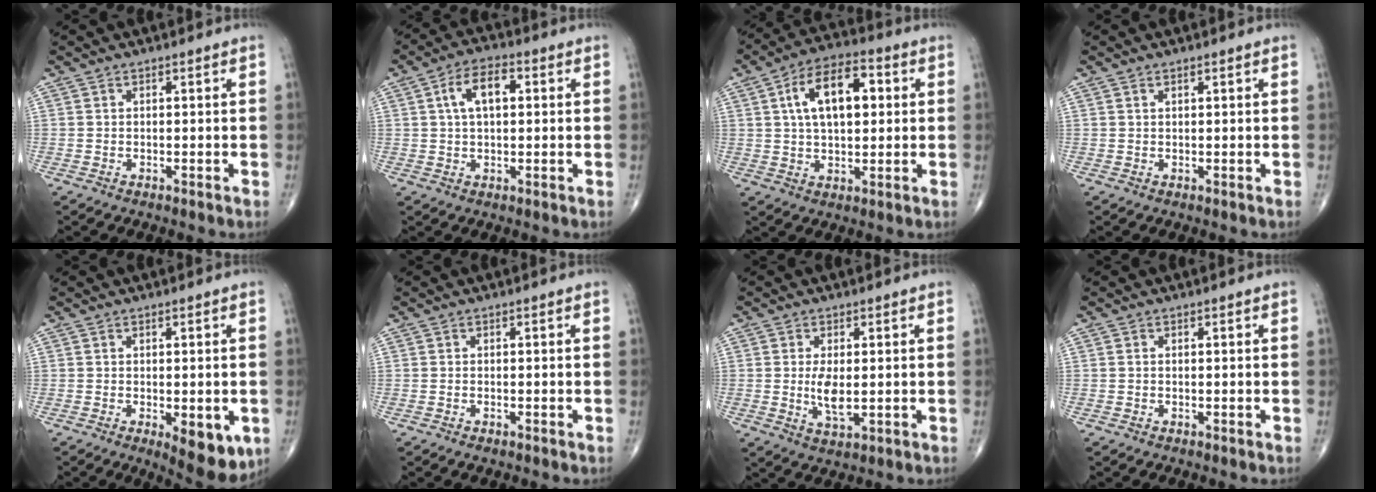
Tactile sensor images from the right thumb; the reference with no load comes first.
{"total": 7.6, "force": [1.7, 3.9, 6.2], "torque": [-0.107, 0.014, 0.026]}
{"total": 13.3, "force": [3.0, 7.0, 10.8], "torque": [-0.168, 0.016, 0.045]}
{"total": 0.5, "force": [0.4, 0.2, 0.3], "torque": [-0.007, -0.001, 0.006]}
{"total": 8.6, "force": [-2.6, 3.5, 7.4], "torque": [-0.083, -0.014, -0.028]}
{"total": 0.6, "force": [-0.4, 0.3, 0.3], "torque": [-0.009, 0.002, -0.005]}
{"total": 5.0, "force": [0.0, 2.1, 4.5], "torque": [-0.086, -0.012, 0.005]}
{"total": 0.0}